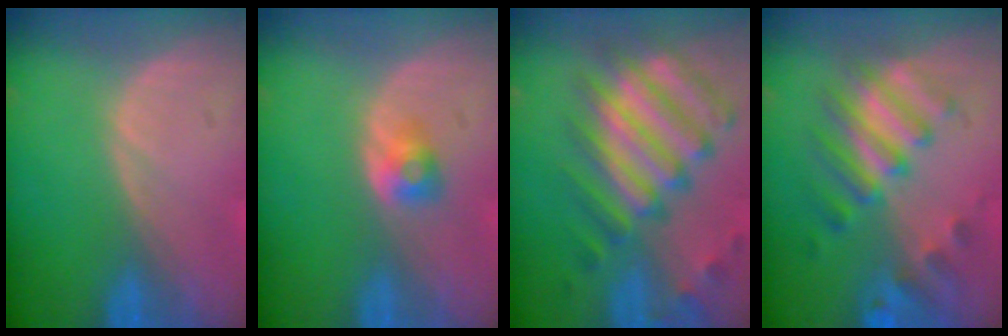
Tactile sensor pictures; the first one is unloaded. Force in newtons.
{"total": 2.5, "press": 2.3, "slide": 1.1}
{"total": 11.9, "press": 10.4, "slide": 5.7}
{"total": 7.8, "press": 7.7, "slide": 1.7}